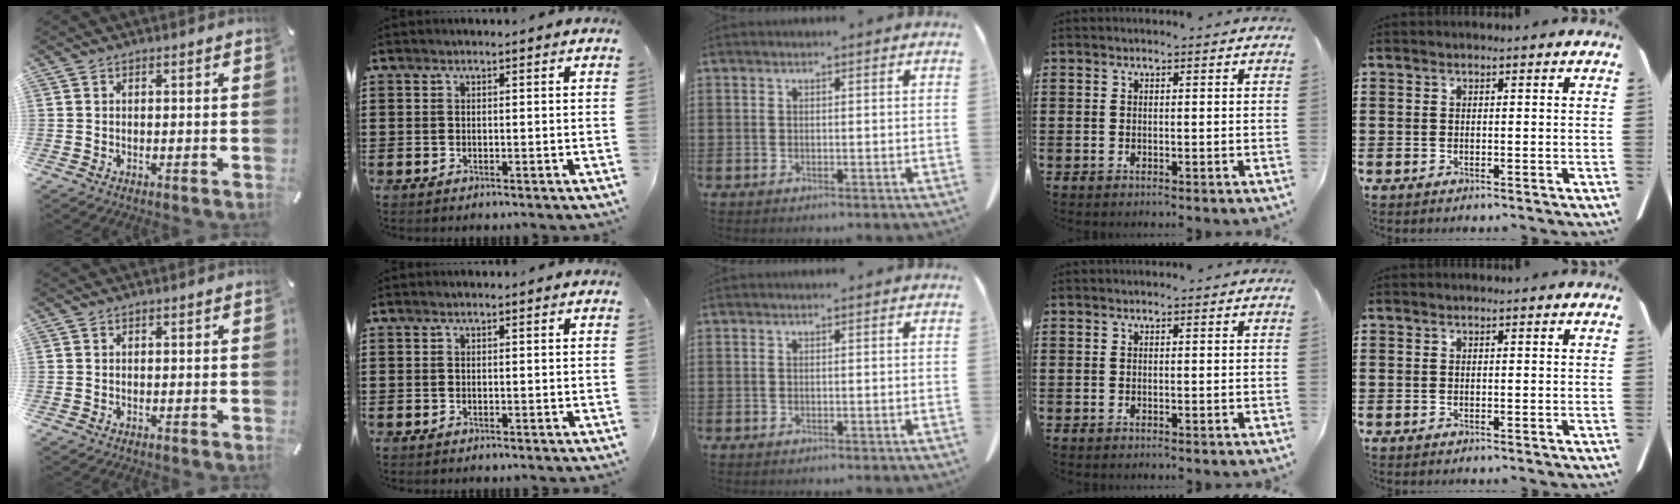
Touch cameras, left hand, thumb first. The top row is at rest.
{}